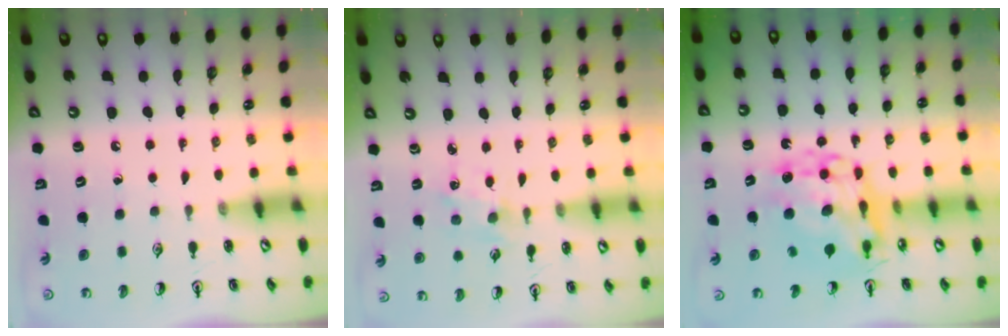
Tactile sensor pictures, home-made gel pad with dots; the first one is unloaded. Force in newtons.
{"total": 1.4, "press": 1.3, "slide": 0.2}
{"total": 12.6, "press": 12.5, "slide": 1.1}